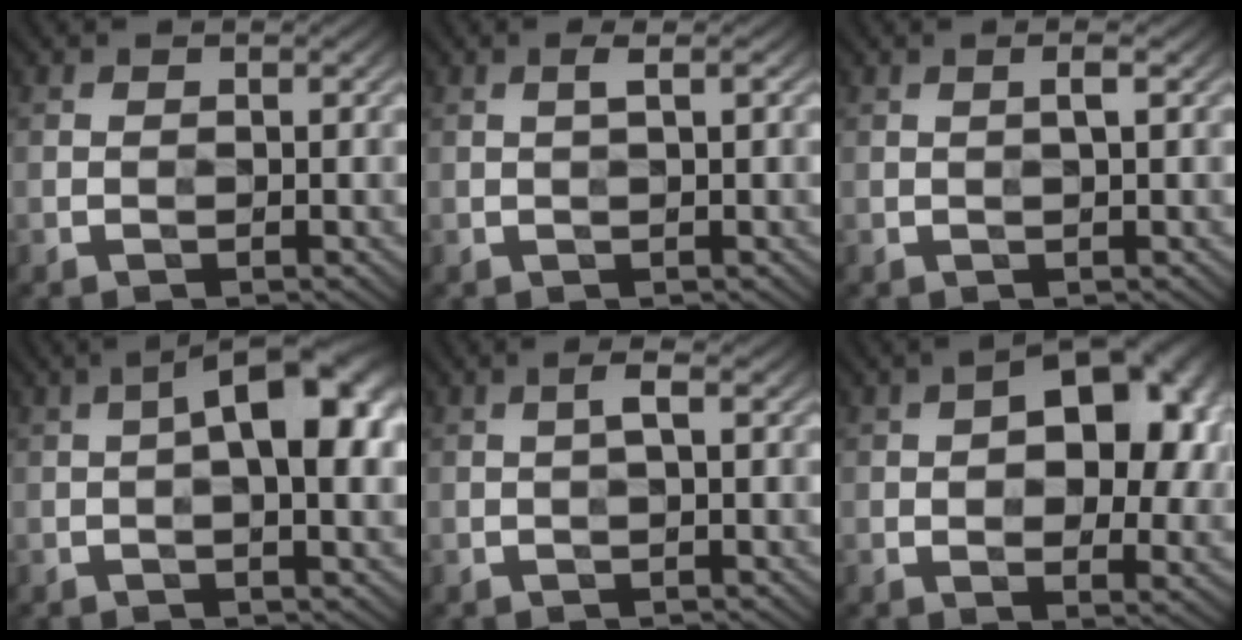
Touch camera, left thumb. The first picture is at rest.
{"total": 0.9, "force": [0.3, 0.0, 0.9], "torque": [-0.020, 0.005, 0.003]}
{"total": 0.9, "force": [0.3, 0.0, 0.9], "torque": [-0.018, 0.003, 0.004]}
{"total": 9.8, "force": [1.5, 3.7, 8.9], "torque": [-0.129, 0.015, 0.016]}
{"total": 1.3, "force": [0.3, 0.1, 1.2], "torque": [-0.026, 0.006, 0.003]}
{"total": 14.1, "force": [3.2, 8.1, 11.1], "torque": [-0.124, 0.019, 0.036]}